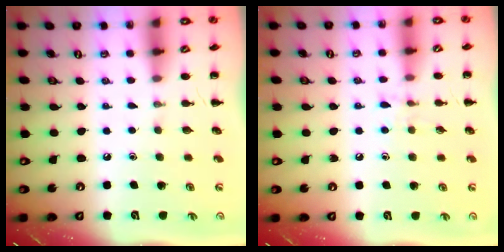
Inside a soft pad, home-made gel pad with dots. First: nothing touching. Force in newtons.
{"total": 5.9, "press": 5.7, "slide": 1.5}